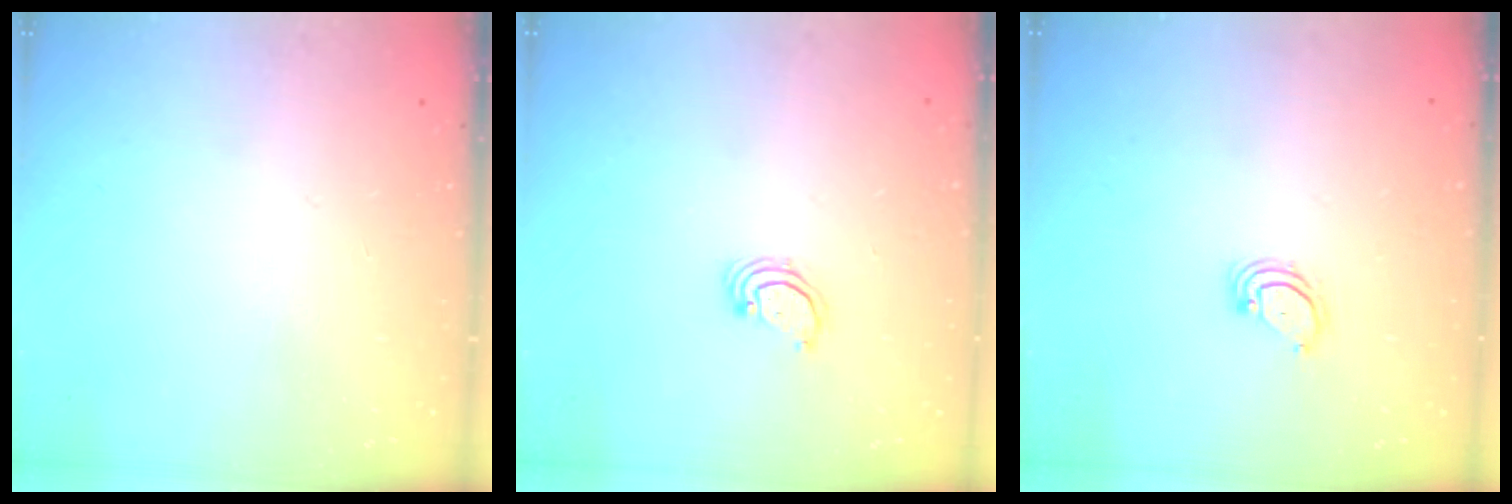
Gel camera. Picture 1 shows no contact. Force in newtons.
{"total": 2.3, "press": 2.3, "slide": 0.2}
{"total": 2.8, "press": 2.8, "slide": 0.3}